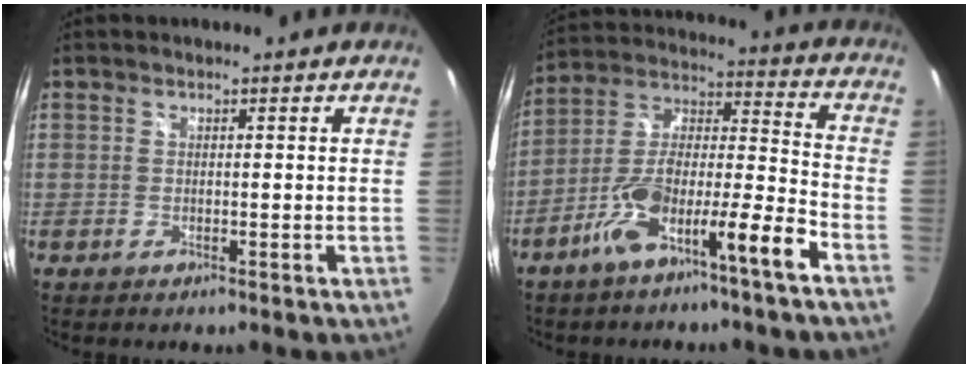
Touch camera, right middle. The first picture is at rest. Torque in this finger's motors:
{"motor_torque": [1.44, -0.70, 0.87, 0.21]}